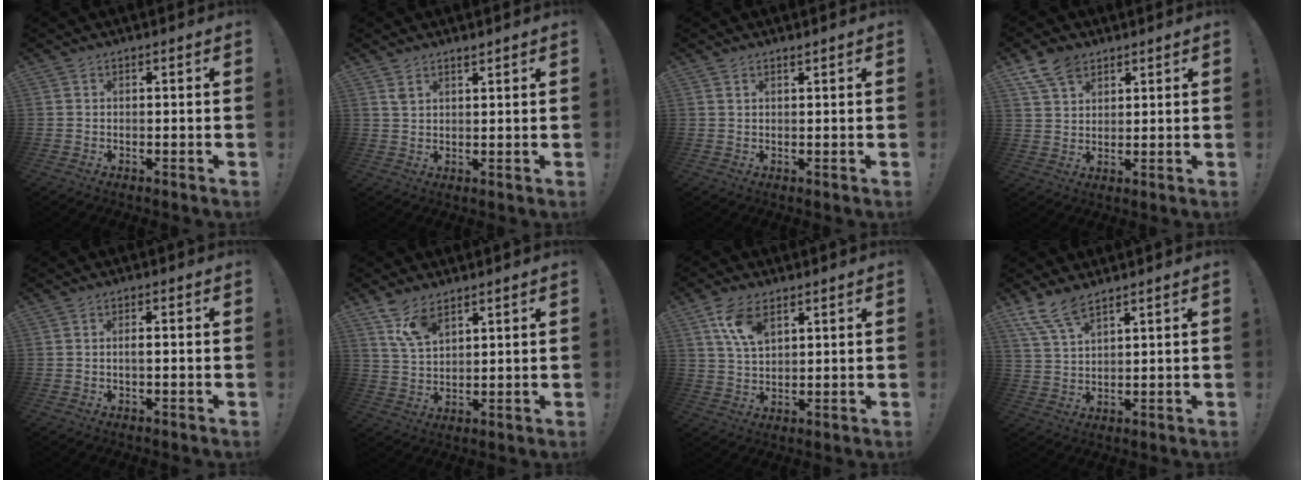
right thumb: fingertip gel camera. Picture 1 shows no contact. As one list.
[{"total": 2.6, "force": [2.2, 1.0, 1.2], "torque": [-0.018, -0.014, 0.039]}, {"total": 1.1, "force": [0.9, 0.2, 0.6], "torque": [-0.012, 0.000, 0.018]}, {"total": 8.6, "force": [5.5, 5.3, 3.9], "torque": [-0.074, -0.016, 0.109]}, {"total": 1.6, "force": [-0.5, 0.2, 1.5], "torque": [-0.027, 0.002, -0.011]}, {"total": 8.4, "force": [5.8, 3.7, 4.8], "torque": [-0.099, -0.022, 0.111]}, {"total": 8.8, "force": [4.7, 4.7, 5.8], "torque": [-0.121, -0.011, 0.090]}, {"total": 7.8, "force": [6.1, 2.4, 4.2], "torque": [-0.095, -0.026, 0.119]}]